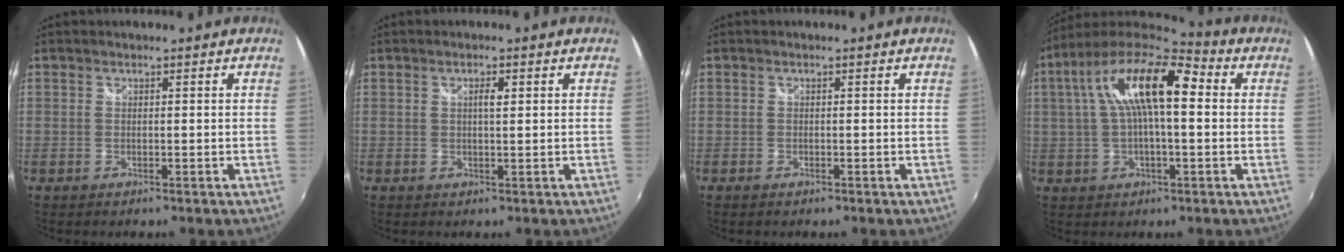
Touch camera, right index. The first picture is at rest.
{"total": 1.9, "force": [0.7, 0.4, 1.7], "torque": [-0.028, 0.007, 0.014]}
{"total": 0.5, "force": [-0.4, 0.3, 0.2], "torque": [-0.007, 0.000, -0.007]}
{"total": 17.6, "force": [3.7, 6.3, 16.0], "torque": [-0.288, 0.028, 0.050]}